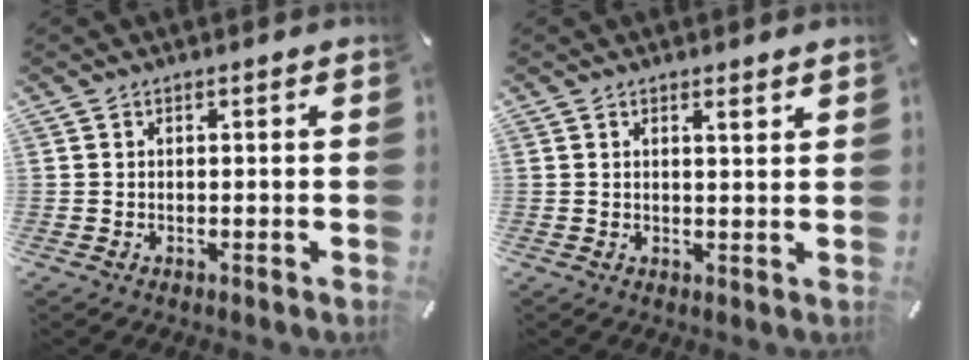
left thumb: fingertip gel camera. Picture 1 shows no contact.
{"total": 1.7, "force": [1.3, 0.1, 1.1], "torque": [-0.015, -0.006, 0.021]}